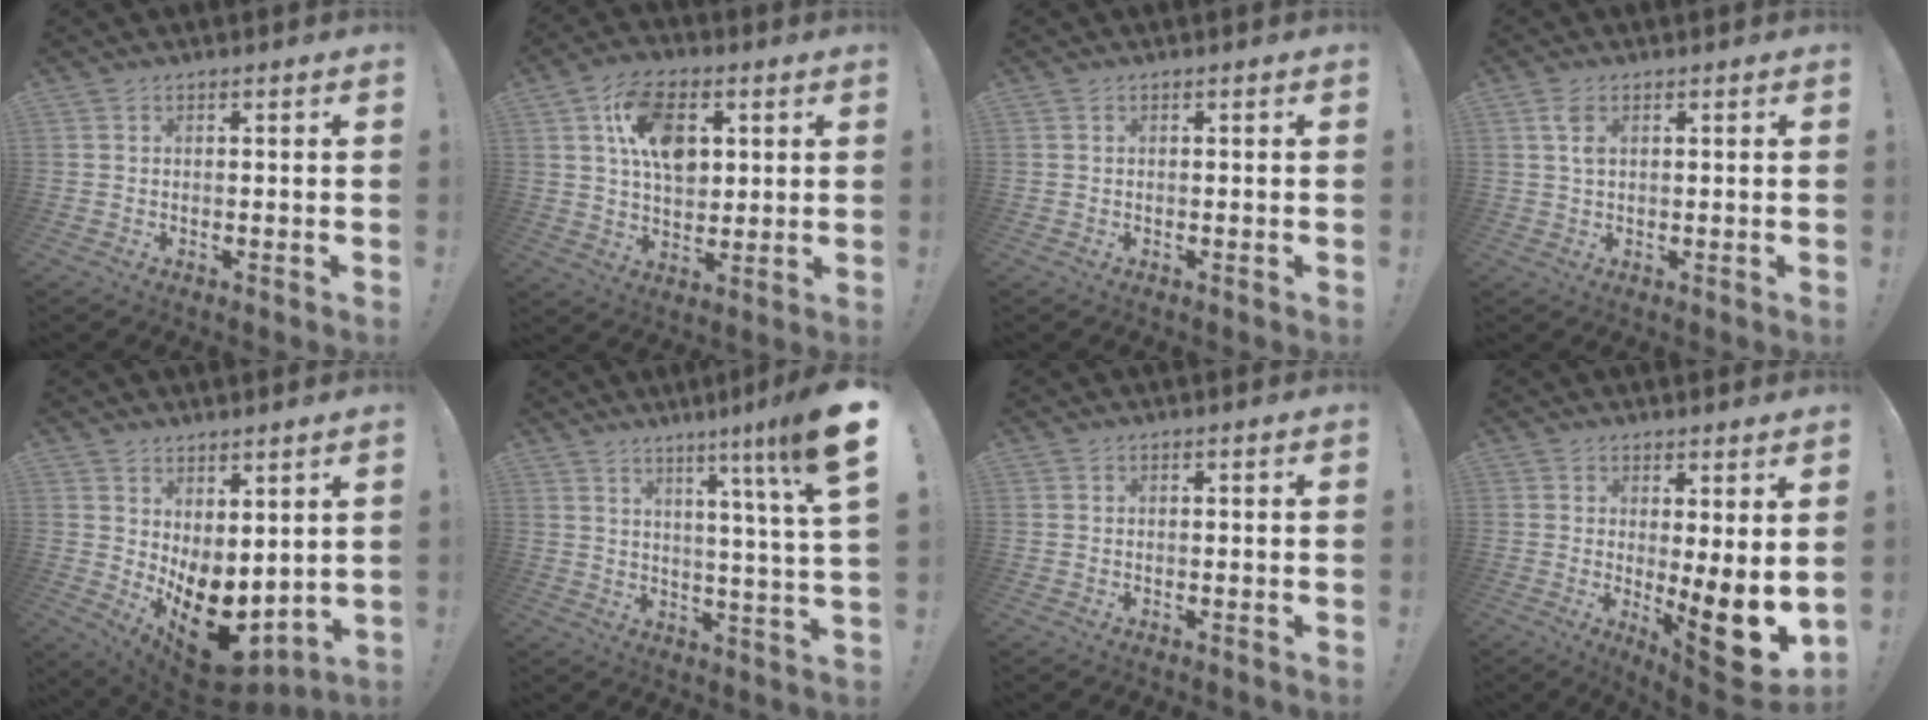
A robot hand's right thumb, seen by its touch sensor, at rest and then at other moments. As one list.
[{"total": 14.3, "force": [4.4, 9.1, 10.1], "torque": [-0.148, 0.006, 0.082]}, {"total": 0.0}, {"total": 3.5, "force": [1.4, 1.6, 2.8], "torque": [-0.044, -0.003, 0.022]}, {"total": 13.7, "force": [-3.8, 8.0, 10.5], "torque": [-0.133, 0.015, -0.040]}, {"total": 12.7, "force": [6.2, -1.9, 11.0], "torque": [-0.162, -0.049, 0.075]}, {"total": 0.0}, {"total": 12.3, "force": [-1.8, 1.8, 12.0], "torque": [-0.140, -0.026, -0.023]}]